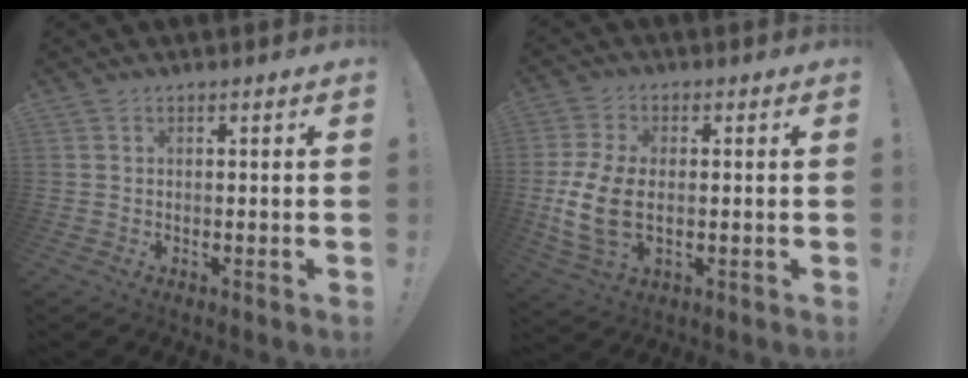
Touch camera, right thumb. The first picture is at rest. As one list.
[{"total": 12.1, "force": [-1.1, 7.2, 9.6], "torque": [-0.193, -0.006, -0.013]}]